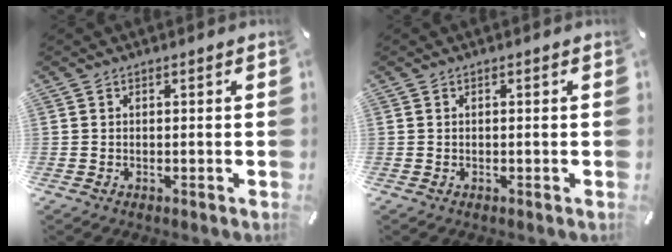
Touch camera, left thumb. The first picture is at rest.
{"total": 0.0}